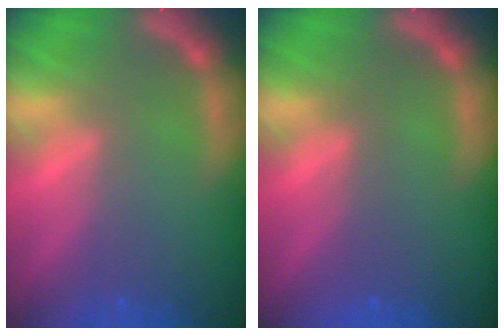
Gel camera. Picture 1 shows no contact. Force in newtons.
{"total": 0.0}